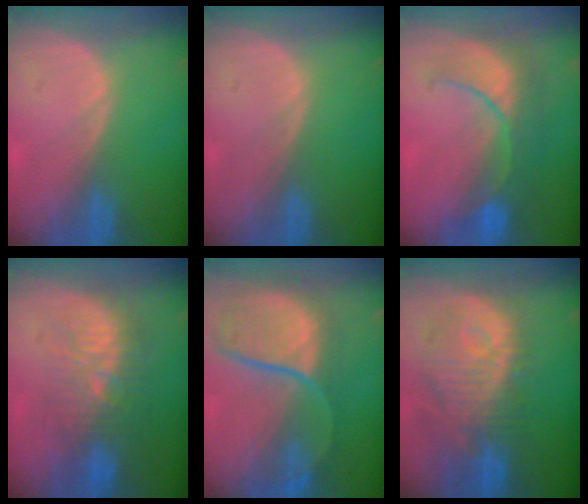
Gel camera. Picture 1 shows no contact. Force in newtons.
{"total": 0.0}
{"total": 8.1, "press": 8.1, "slide": 0.7}
{"total": 9.5, "press": 9.1, "slide": 2.8}
{"total": 10.5, "press": 9.6, "slide": 4.1}
{"total": 12.2, "press": 10.9, "slide": 5.4}